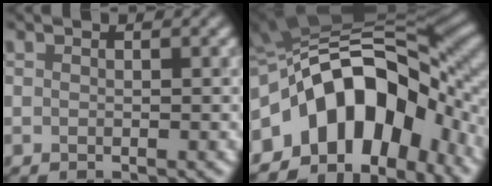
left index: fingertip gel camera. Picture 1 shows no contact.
{"total": 13.5, "force": [-4.4, 8.2, 9.8], "torque": [-0.133, 0.020, -0.091]}